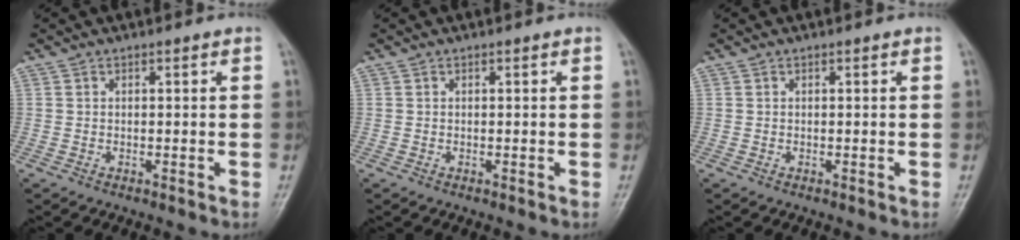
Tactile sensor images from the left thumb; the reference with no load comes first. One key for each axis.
{"total": 0.0}
{"total": 0.0}